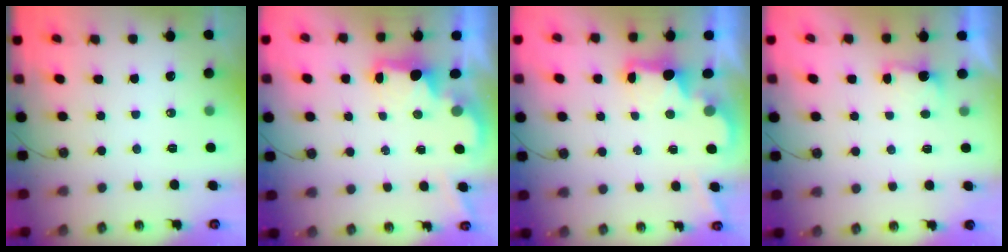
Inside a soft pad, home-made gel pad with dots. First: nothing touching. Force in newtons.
{"total": 2.2, "press": 2.0, "slide": 0.8}
{"total": 2.5, "press": 2.3, "slide": 0.8}
{"total": 2.1, "press": 1.9, "slide": 0.9}